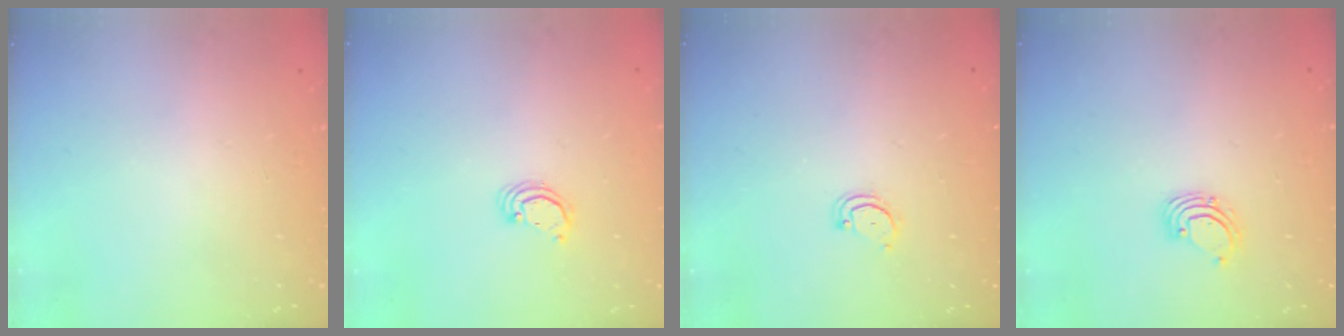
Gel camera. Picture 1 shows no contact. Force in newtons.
{"total": 2.2, "press": 2.2, "slide": 0.2}
{"total": 3.4, "press": 3.4, "slide": 0.2}
{"total": 2.3, "press": 2.3, "slide": 0.2}